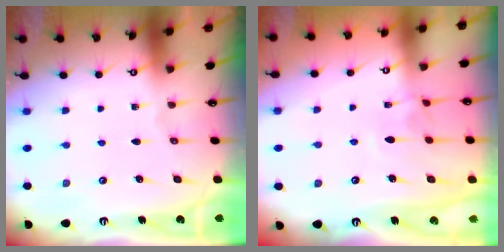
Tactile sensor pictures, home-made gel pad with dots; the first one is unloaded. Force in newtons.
{"total": 3.0, "press": 3.0, "slide": 0.4}